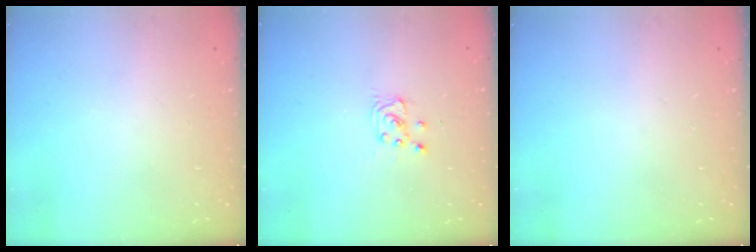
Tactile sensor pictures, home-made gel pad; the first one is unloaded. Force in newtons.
{"total": 3.5, "press": 3.4, "slide": 0.4}
{"total": 0.0}